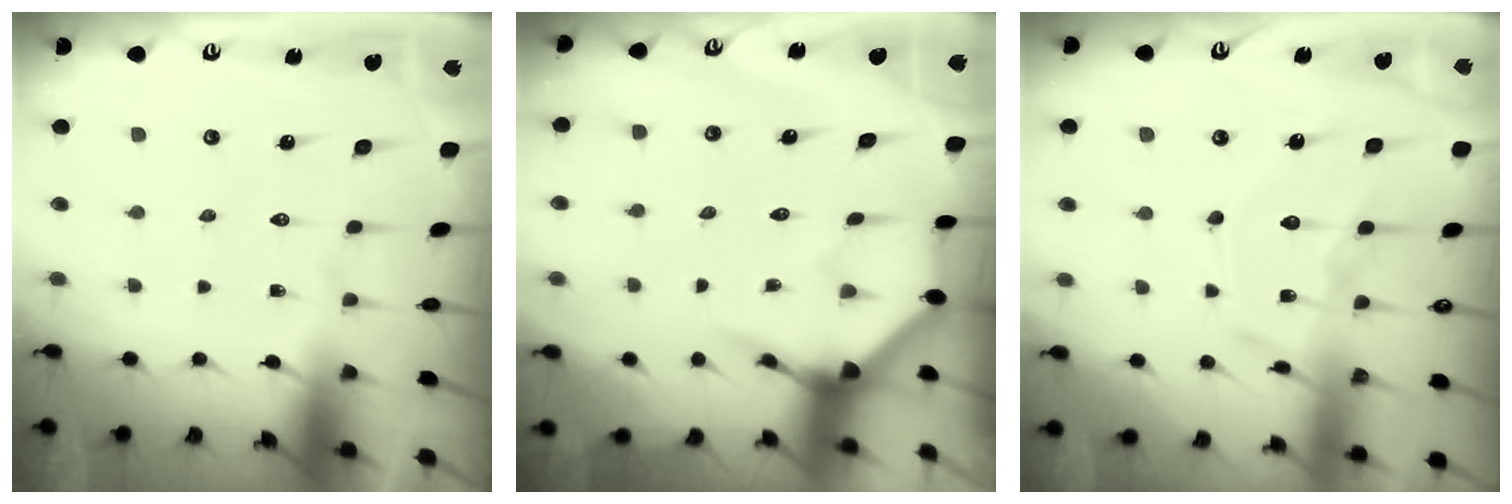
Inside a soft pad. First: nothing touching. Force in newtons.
{"total": 4.0, "press": 4.0, "slide": 0.3}
{"total": 12.9, "press": 12.9, "slide": 1.0}